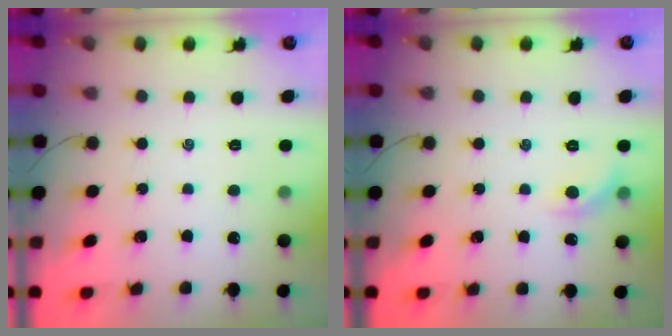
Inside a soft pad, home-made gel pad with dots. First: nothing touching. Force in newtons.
{"total": 6.0, "press": 5.8, "slide": 1.4}